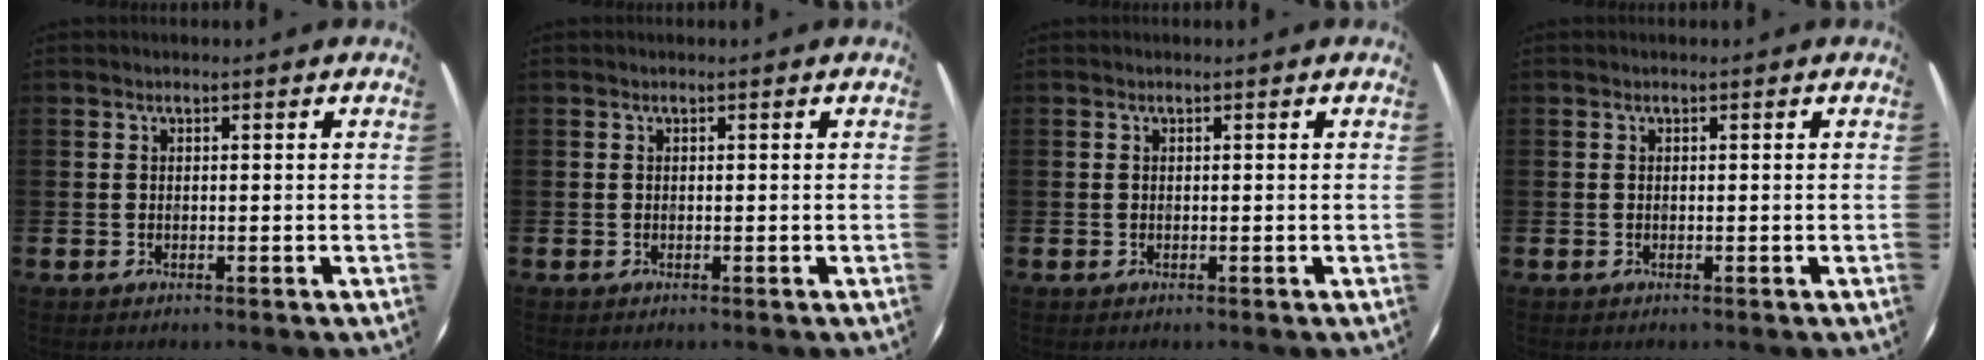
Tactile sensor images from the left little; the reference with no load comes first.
{"total": 0.0}
{"total": 0.0}
{"total": 0.0}